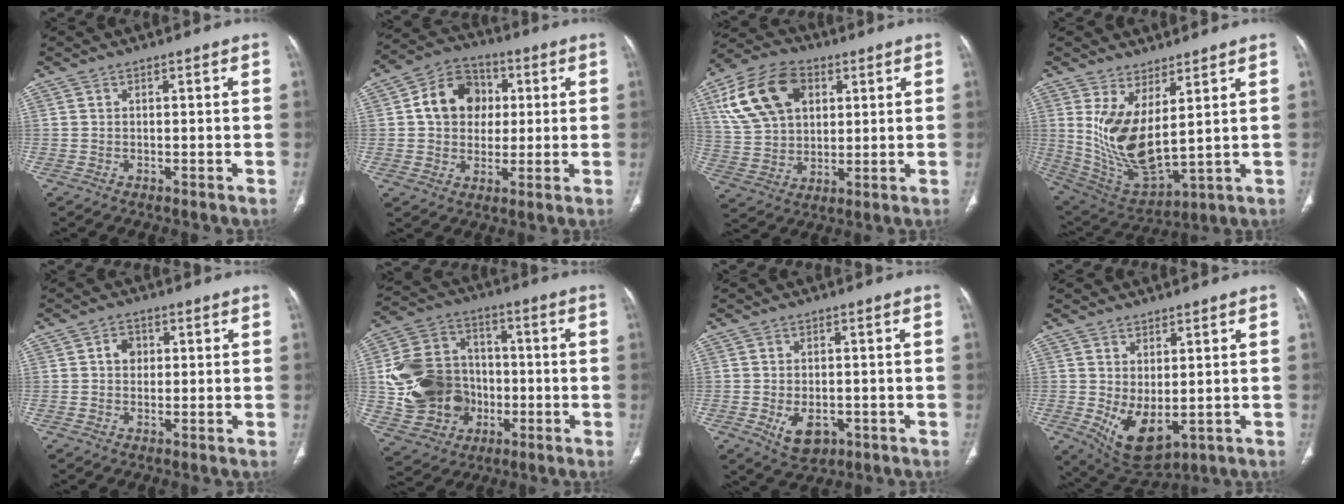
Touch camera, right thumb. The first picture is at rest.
{"total": 11.7, "force": [1.9, 9.6, 6.4], "torque": [-0.072, 0.013, 0.024]}
{"total": 17.0, "force": [6.2, 11.5, 10.8], "torque": [-0.193, 0.002, 0.117]}
{"total": 13.5, "force": [3.9, 5.7, 11.6], "torque": [-0.227, -0.037, 0.102]}
{"total": 3.0, "force": [0.6, 2.5, 1.6], "torque": [-0.010, 0.004, 0.007]}
{"total": 19.8, "force": [-2.3, 16.5, 10.8], "torque": [-0.182, 0.028, -0.026]}
{"total": 5.9, "force": [-2.0, 3.8, 4.1], "torque": [-0.057, 0.002, -0.017]}
{"total": 8.7, "force": [-0.8, 4.7, 7.3], "torque": [-0.118, -0.013, 0.014]}